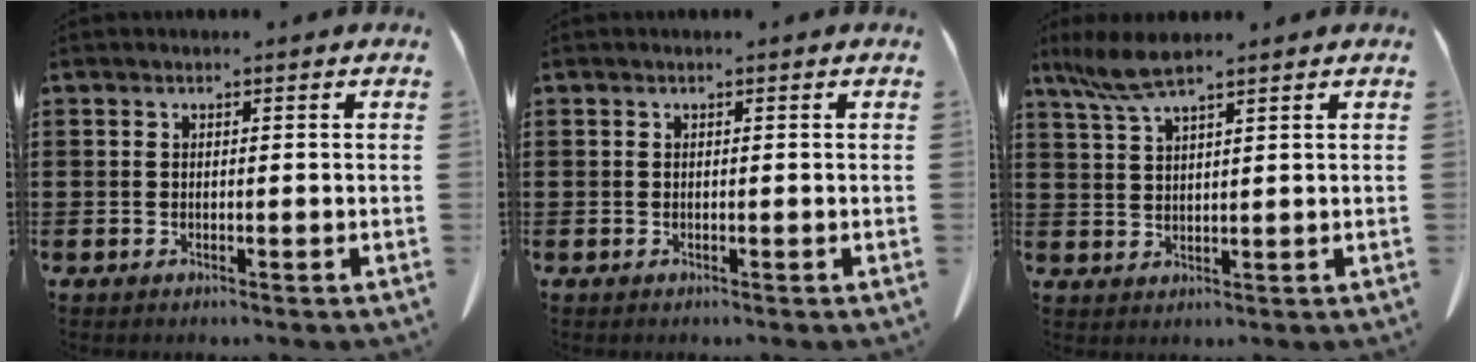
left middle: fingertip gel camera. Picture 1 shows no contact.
{"total": 0.0}
{"total": 5.5, "force": [4.0, 0.8, 3.7], "torque": [-0.091, -0.006, 0.071]}